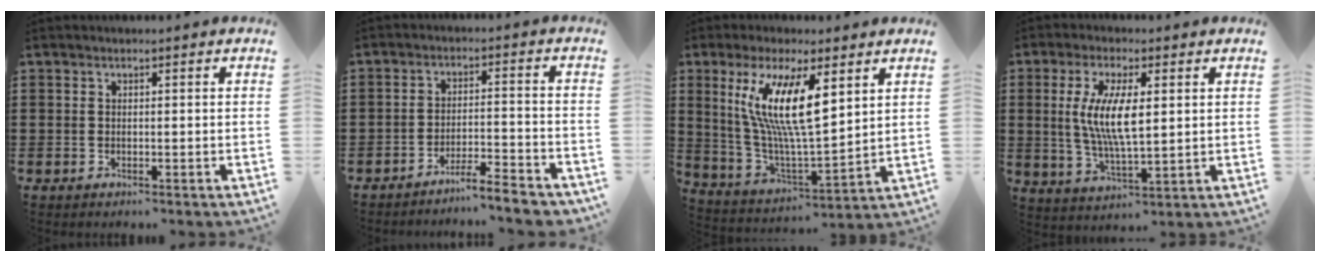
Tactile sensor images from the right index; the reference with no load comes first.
{"total": 5.0, "force": [-4.7, -0.3, 1.7], "torque": [-0.029, -0.009, -0.092]}
{"total": 12.6, "force": [5.0, 2.7, 11.2], "torque": [-0.235, -0.018, 0.087]}
{"total": 8.7, "force": [1.3, 2.7, 8.1], "torque": [-0.164, 0.004, 0.022]}